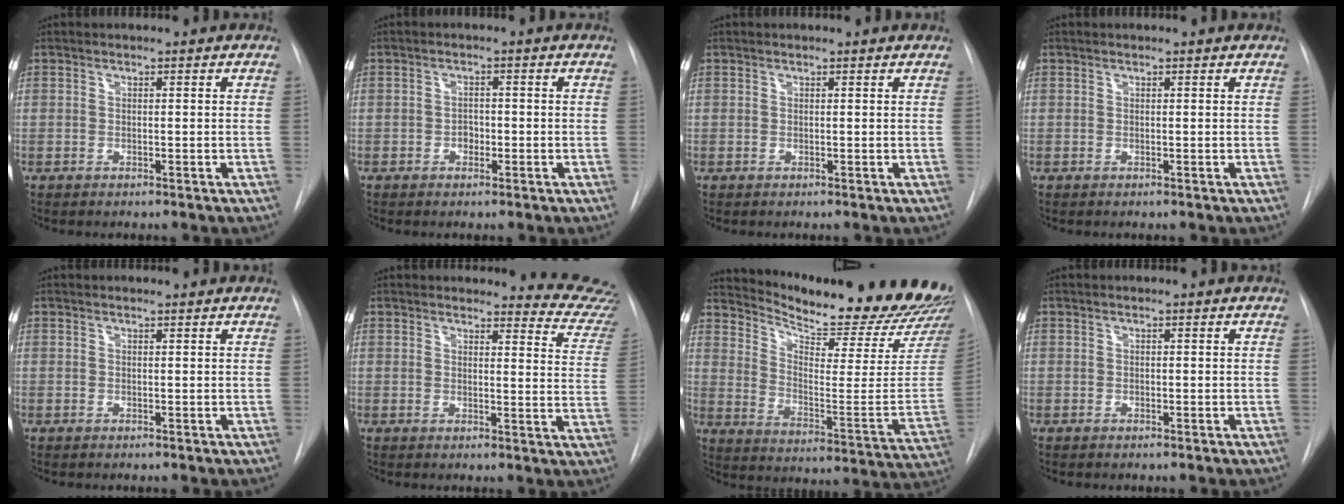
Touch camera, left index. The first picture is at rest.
{"total": 1.9, "force": [-1.3, 1.1, 0.8], "torque": [-0.007, -0.001, -0.020]}
{"total": 0.5, "force": [0.5, 0.1, 0.0], "torque": [-0.008, 0.002, 0.000]}
{"total": 0.0}
{"total": 0.0}
{"total": 10.2, "force": [10.2, 0.7, -0.1], "torque": [0.036, -0.111, 0.074]}
{"total": 23.8, "force": [22.2, 2.1, 8.2], "torque": [-0.132, -0.124, 0.288]}
{"total": 0.8, "force": [-0.8, 0.0, -0.1], "torque": [0.003, -0.006, -0.012]}